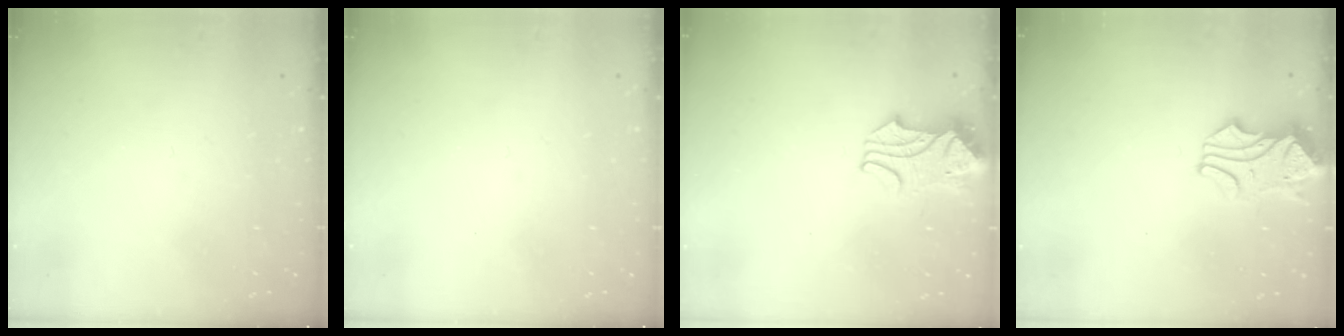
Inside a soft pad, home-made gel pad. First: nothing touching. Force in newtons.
{"total": 0.0}
{"total": 2.3, "press": 2.2, "slide": 0.5}
{"total": 1.2, "press": 0.1, "slide": 1.2}